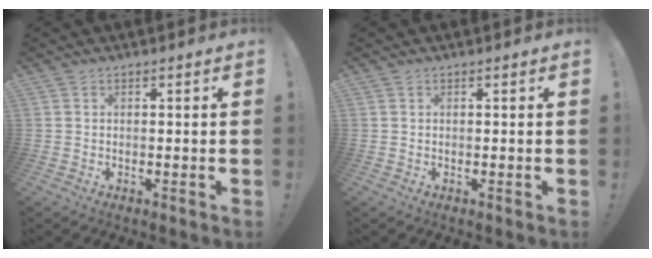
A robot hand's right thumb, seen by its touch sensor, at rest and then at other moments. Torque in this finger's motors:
{"motor_torque": [0.03, 0.04, -0.01, 0.04, 0.02]}